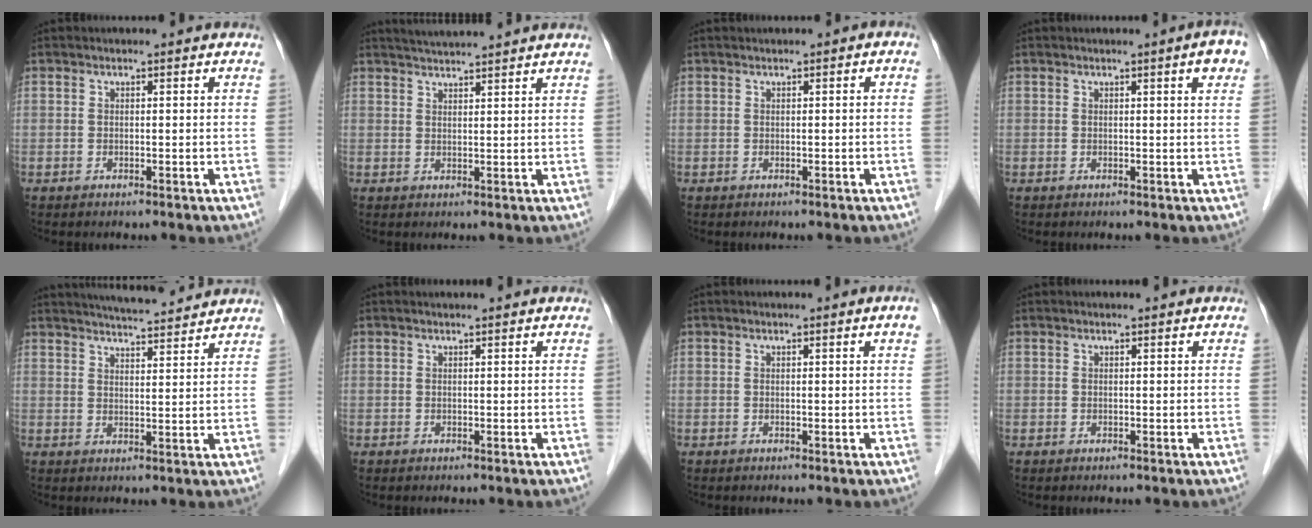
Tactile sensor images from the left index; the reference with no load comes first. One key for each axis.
{"total": 6.7, "fx": 6.2, "fy": -0.3, "fz": 2.3, "tx": -0.037, "ty": 0.026, "tz": 0.093}
{"total": 0.7, "fx": 0.1, "fy": 0.5, "fz": 0.5, "tx": 0.000, "ty": 0.006, "tz": 0.003}
{"total": 3.1, "fx": 1.5, "fy": 0.3, "fz": 2.7, "tx": -0.024, "ty": -0.003, "tz": 0.016}
{"total": 11.0, "fx": 10.3, "fy": 1.1, "fz": 3.8, "tx": -0.057, "ty": 0.013, "tz": 0.145}
{"total": 2.4, "fx": 2.2, "fy": 0.4, "fz": 0.9, "tx": -0.002, "ty": 0.019, "tz": 0.030}
{"total": 1.0, "fx": 0.5, "fy": -0.1, "fz": 0.9, "tx": -0.005, "ty": -0.005, "tz": 0.007}
{"total": 0.9, "fx": 0.7, "fy": 0.3, "fz": 0.3, "tx": 0.000, "ty": 0.006, "tz": 0.011}